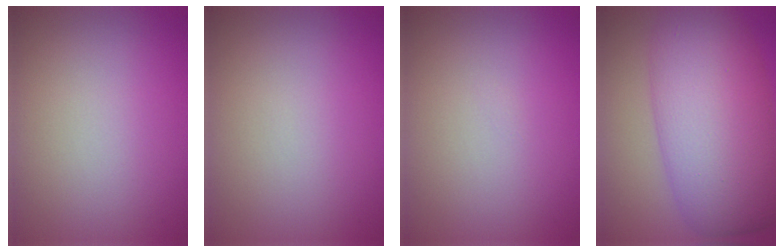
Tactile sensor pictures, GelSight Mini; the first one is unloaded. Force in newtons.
{"total": 0.0}
{"total": 0.0}
{"total": 11.1, "press": 11.1, "slide": 0.2}